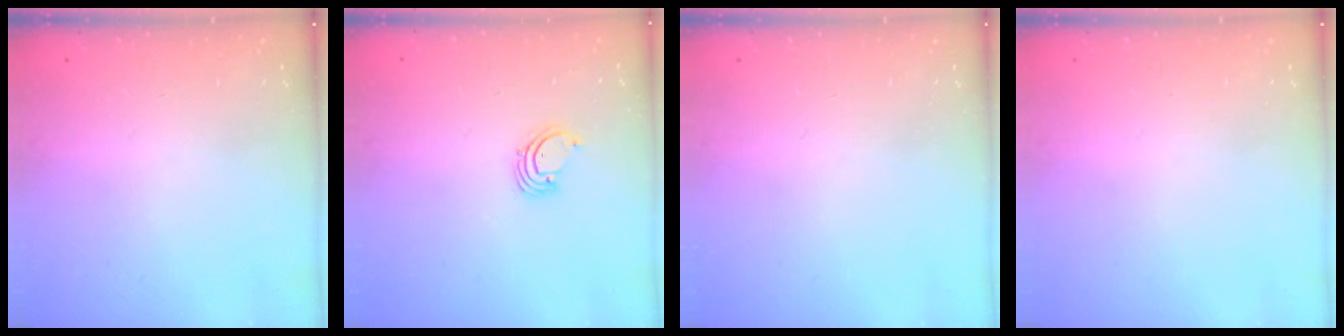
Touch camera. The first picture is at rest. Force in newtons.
{"total": 1.4, "press": 1.4, "slide": 0.1}
{"total": 0.0}
{"total": 0.0}